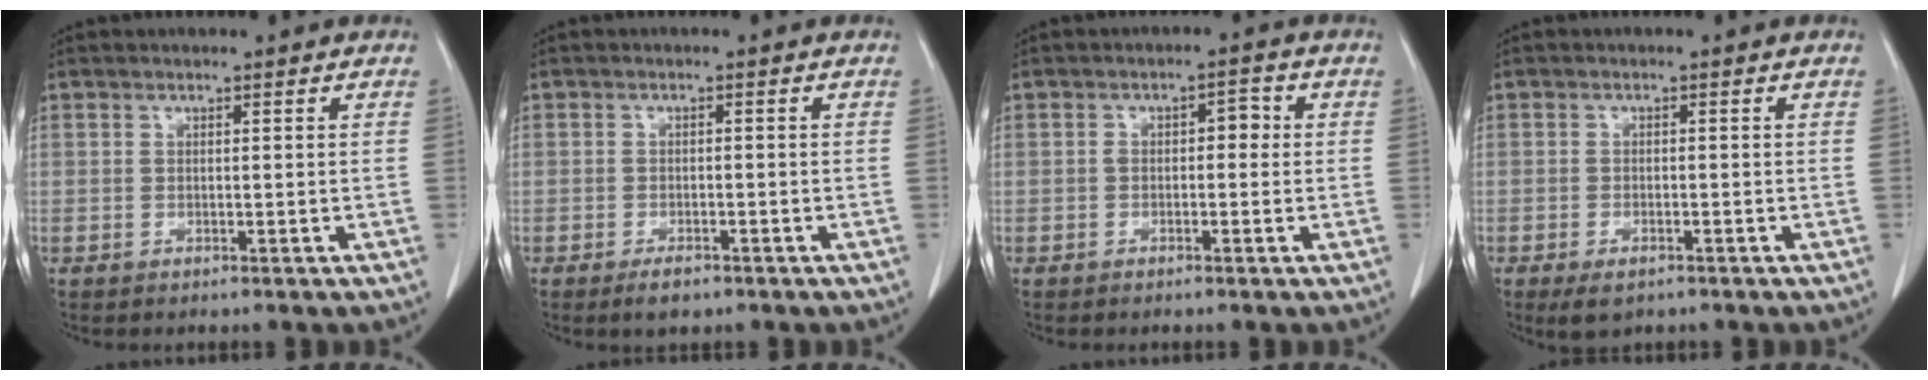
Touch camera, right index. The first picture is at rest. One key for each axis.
{"total": 2.6, "fx": -1.8, "fy": 1.2, "fz": 1.4, "tx": -0.024, "ty": -0.001, "tz": -0.024}
{"total": 2.8, "fx": 0.0, "fy": 1.5, "fz": 2.4, "tx": -0.035, "ty": 0.018, "tz": 0.001}
{"total": 3.3, "fx": -2.1, "fy": 1.4, "fz": 2.1, "tx": -0.038, "ty": -0.005, "tz": -0.027}